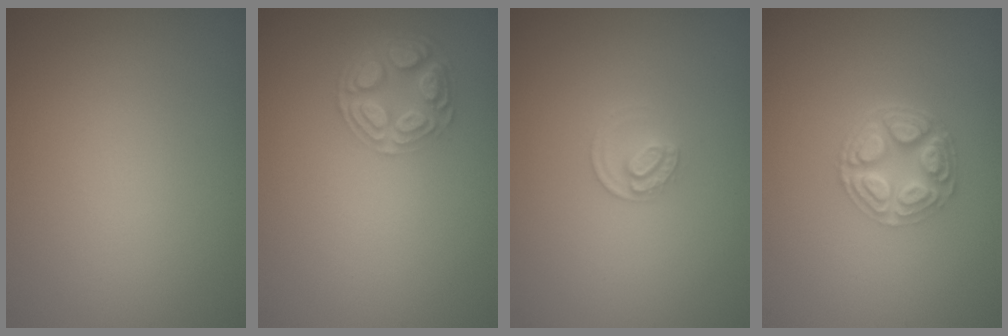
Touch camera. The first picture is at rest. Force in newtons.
{"total": 4.5, "press": 3.4, "slide": 2.9}
{"total": 1.7, "press": 1.7, "slide": 0.1}
{"total": 4.7, "press": 3.7, "slide": 2.9}